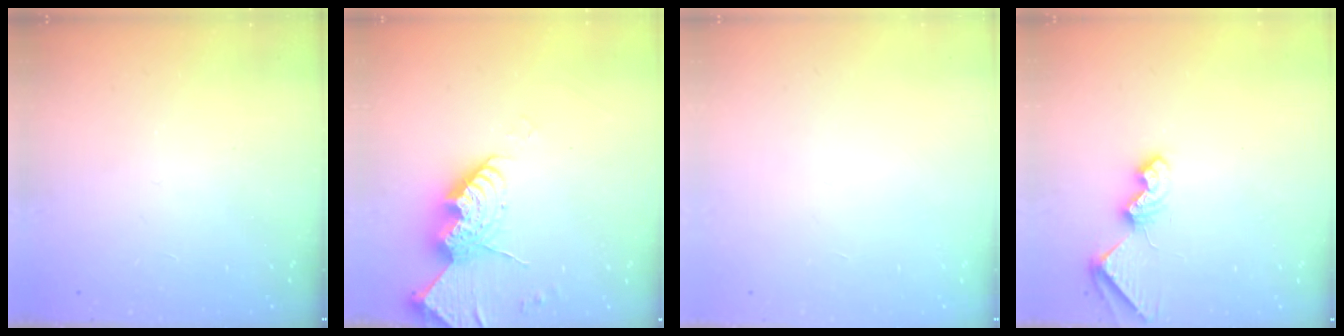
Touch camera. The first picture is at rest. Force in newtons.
{"total": 14.5, "press": 14.4, "slide": 1.4}
{"total": 0.0}
{"total": 7.8, "press": 7.7, "slide": 0.9}